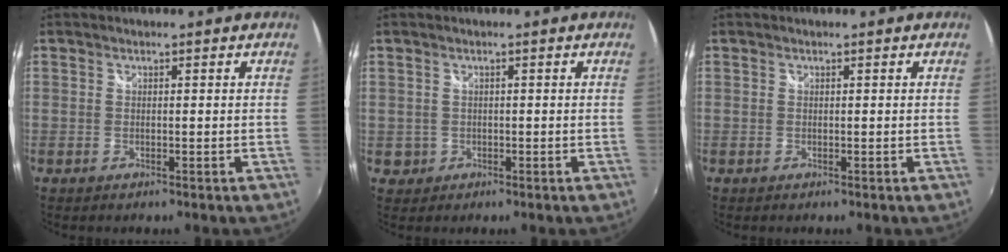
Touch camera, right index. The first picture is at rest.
{"total": 2.3, "force": [-0.4, 2.3, 0.1], "torque": [-0.004, 0.004, -0.002]}
{"total": 0.0}